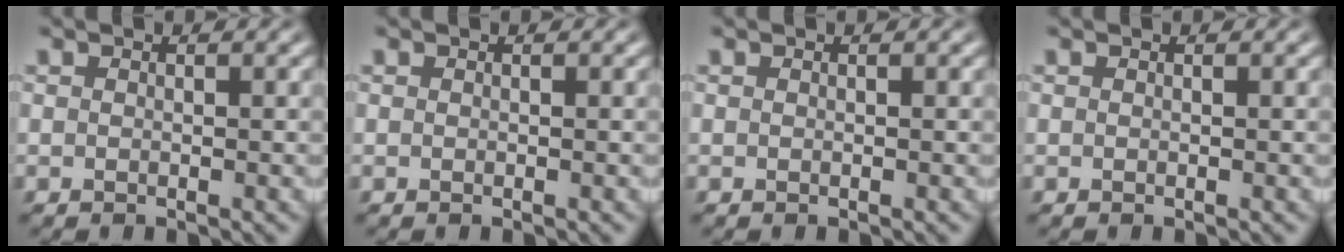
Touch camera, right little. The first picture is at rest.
{"total": 0.0}
{"total": 0.0}
{"total": 0.0}